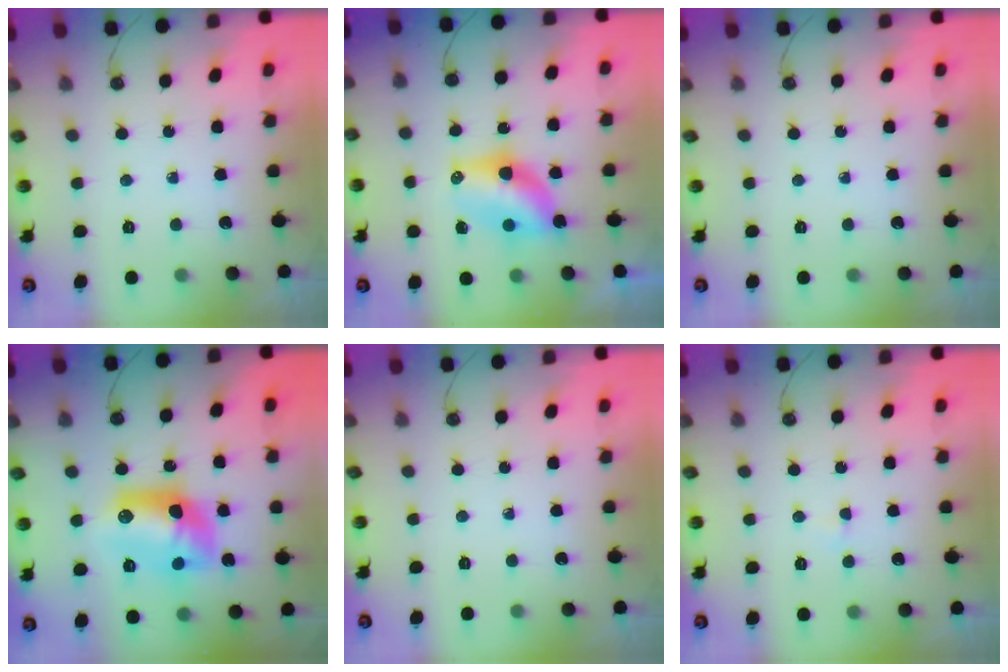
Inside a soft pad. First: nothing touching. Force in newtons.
{"total": 8.1, "press": 7.9, "slide": 1.8}
{"total": 0.0}
{"total": 13.0, "press": 12.9, "slide": 0.9}
{"total": 0.0}
{"total": 1.7, "press": 1.7, "slide": 0.3}